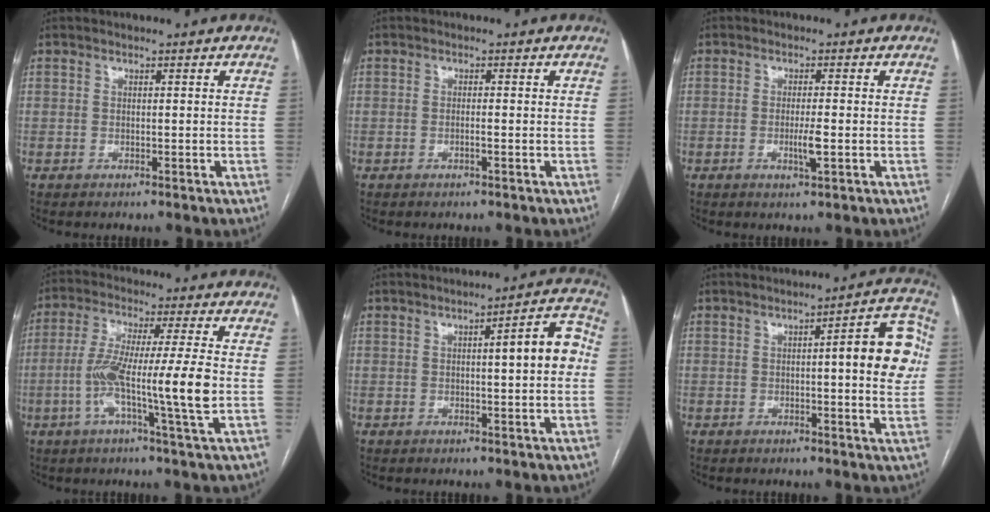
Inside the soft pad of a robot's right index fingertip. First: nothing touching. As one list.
[{"total": 0.8, "force": [-0.3, -0.1, 0.7], "torque": [-0.015, 0.001, -0.005]}, {"total": 2.9, "force": [-0.8, 0.1, 2.8], "torque": [-0.054, -0.005, -0.012]}, {"total": 12.6, "force": [-2.2, -0.6, 12.4], "torque": [-0.234, 0.000, -0.049]}, {"total": 7.3, "force": [0.6, 1.2, 7.2], "torque": [-0.092, 0.023, 0.004]}, {"total": 10.0, "force": [1.0, 1.9, 9.7], "torque": [-0.111, 0.021, 0.005]}]